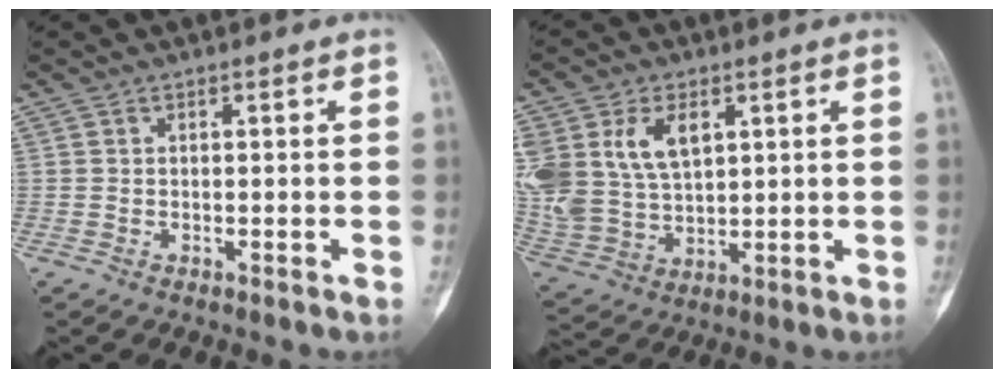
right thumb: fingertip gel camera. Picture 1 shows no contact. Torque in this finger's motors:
{"motor_torque": [-0.01, 0.68, 0.13, 0.08, 0.11]}